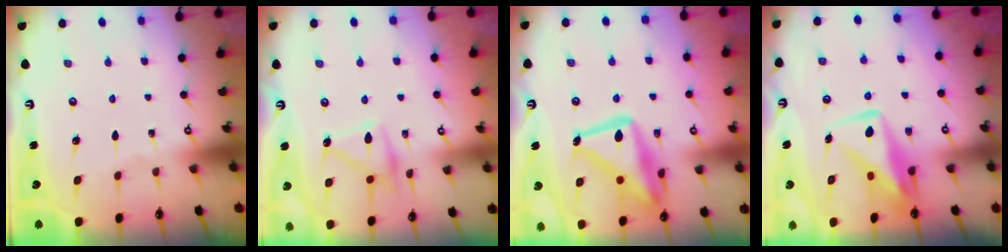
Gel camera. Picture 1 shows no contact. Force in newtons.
{"total": 12.4, "press": 12.4, "slide": 0.4}
{"total": 19.8, "press": 19.7, "slide": 1.9}
{"total": 10.4, "press": 10.3, "slide": 0.7}